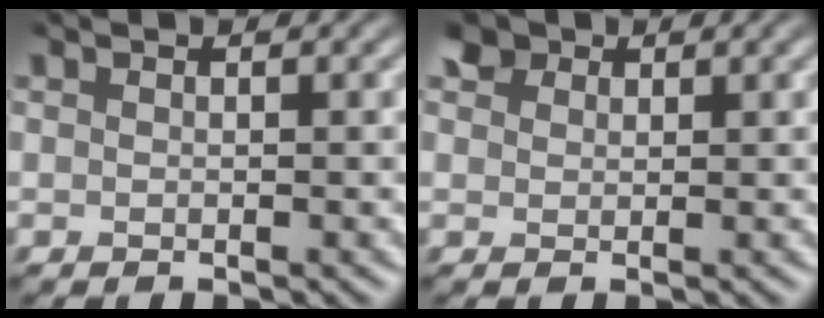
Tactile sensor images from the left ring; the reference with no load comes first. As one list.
[{"total": 2.2, "force": [1.3, 1.5, 0.8], "torque": [-0.025, -0.001, 0.025]}]